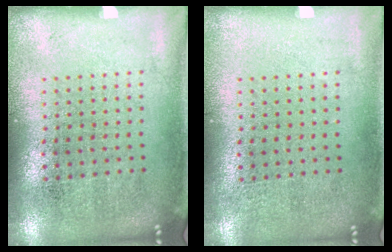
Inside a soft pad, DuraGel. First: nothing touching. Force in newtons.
{"total": 0.0}